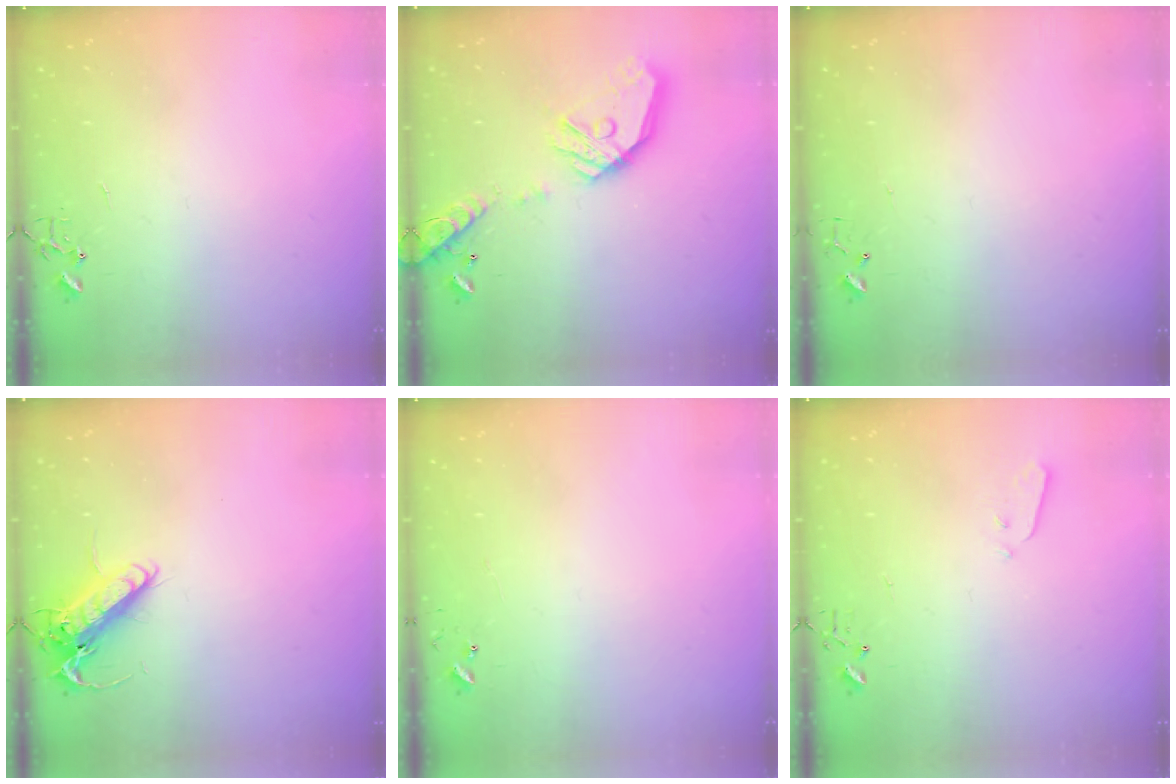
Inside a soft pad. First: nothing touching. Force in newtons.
{"total": 19.0, "press": 18.9, "slide": 2.0}
{"total": 3.8, "press": 3.8, "slide": 0.3}
{"total": 13.3, "press": 13.1, "slide": 2.4}
{"total": 4.7, "press": 4.7, "slide": 0.5}
{"total": 3.5, "press": 3.5, "slide": 0.2}